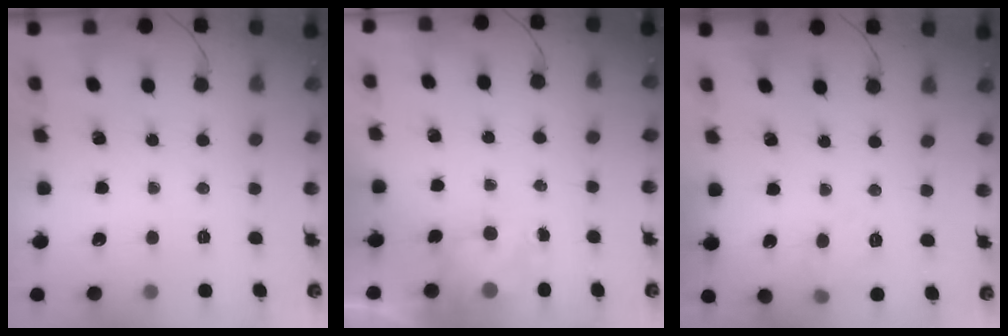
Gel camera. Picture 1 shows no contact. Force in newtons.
{"total": 4.4, "press": 4.3, "slide": 1.0}
{"total": 5.1, "press": 4.9, "slide": 1.3}